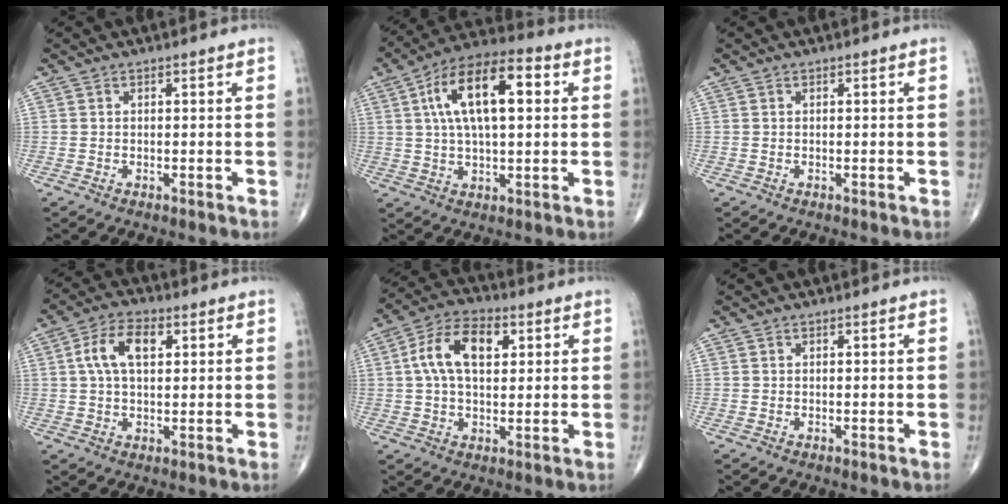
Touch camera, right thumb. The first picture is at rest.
{"total": 16.3, "force": [3.8, 7.2, 14.1], "torque": [-0.234, 0.020, 0.056]}
{"total": 0.0}
{"total": 8.3, "force": [2.1, 4.5, 6.6], "torque": [-0.122, 0.013, 0.035]}
{"total": 11.4, "force": [2.7, 6.6, 8.9], "torque": [-0.154, 0.017, 0.042]}
{"total": 0.0}